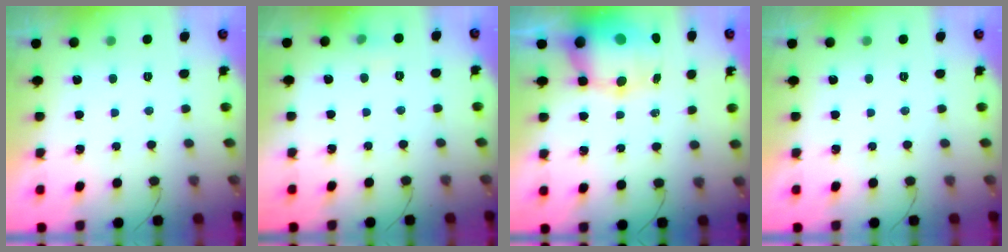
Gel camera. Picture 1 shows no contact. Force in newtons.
{"total": 4.3, "press": 4.1, "slide": 1.3}
{"total": 13.6, "press": 13.1, "slide": 3.4}
{"total": 0.0}